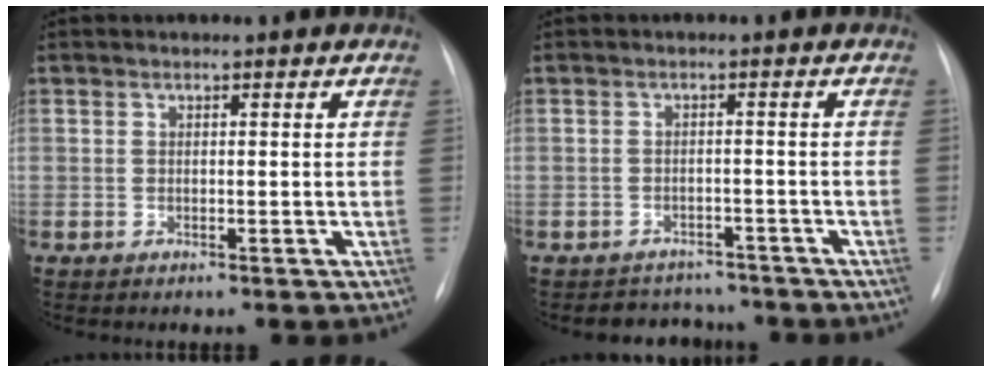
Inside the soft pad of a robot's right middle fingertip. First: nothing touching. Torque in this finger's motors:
{"motor_torque": [0.22, -0.33, -0.01, -0.01]}